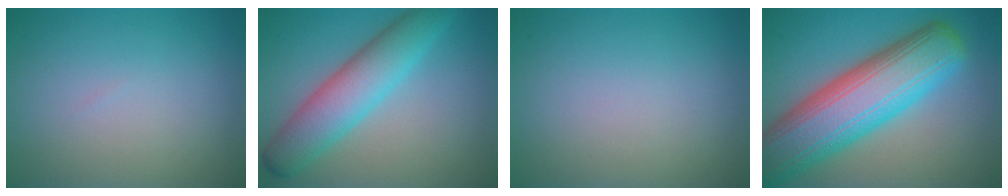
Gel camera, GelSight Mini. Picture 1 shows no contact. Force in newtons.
{"total": 6.4, "press": 6.4, "slide": 0.2}
{"total": 0.0}
{"total": 11.7, "press": 11.7, "slide": 0.8}